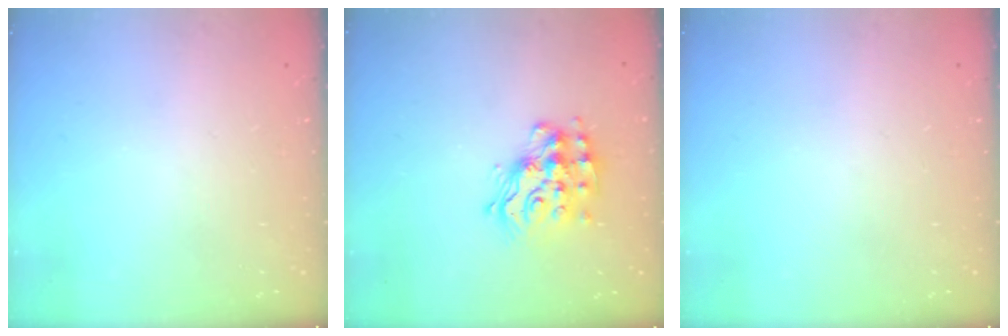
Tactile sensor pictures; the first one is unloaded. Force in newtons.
{"total": 15.1, "press": 15.1, "slide": 0.9}
{"total": 0.0}